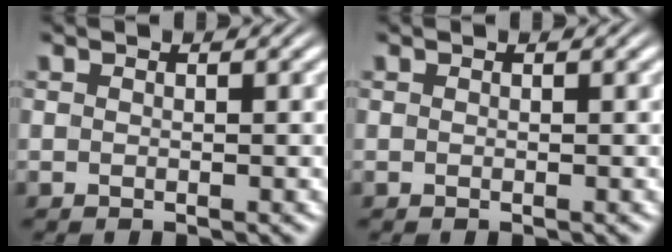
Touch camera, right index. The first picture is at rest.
{"total": 0.0}